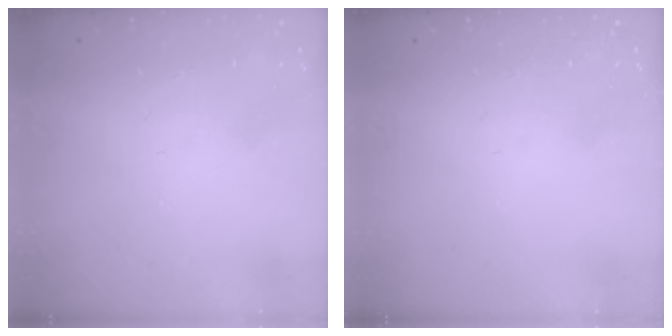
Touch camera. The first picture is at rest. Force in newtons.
{"total": 0.0}